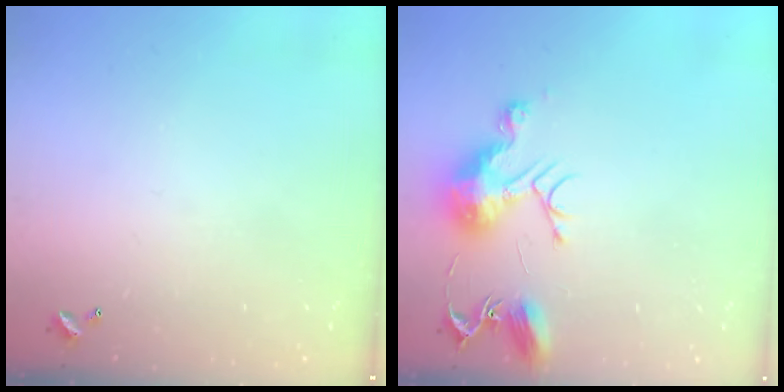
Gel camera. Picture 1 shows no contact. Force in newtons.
{"total": 10.3, "press": 10.3, "slide": 0.5}